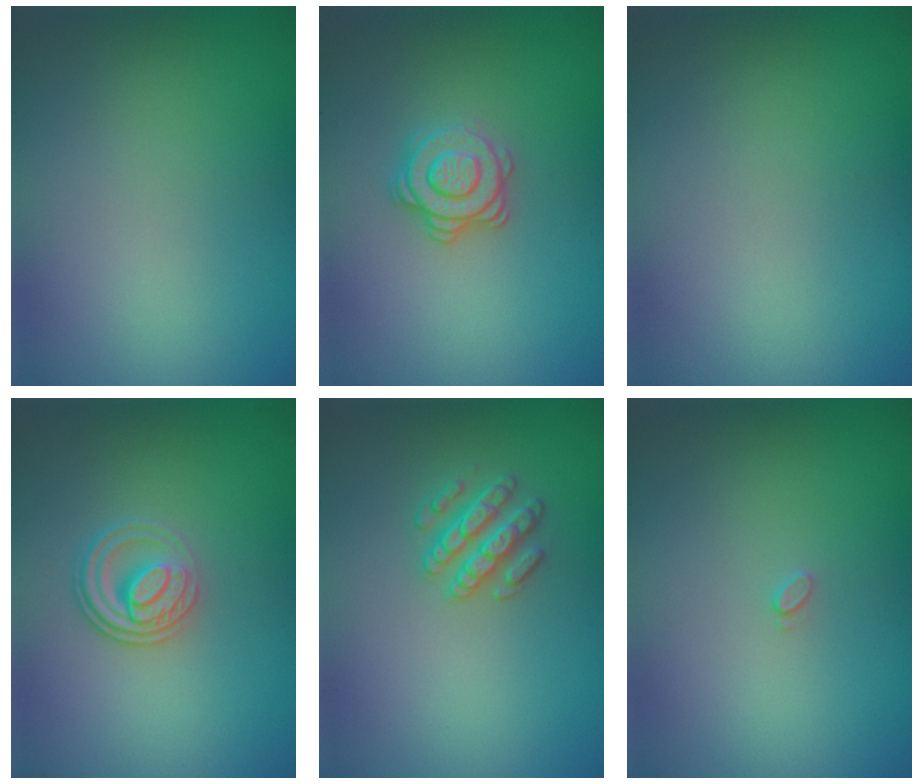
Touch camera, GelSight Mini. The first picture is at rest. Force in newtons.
{"total": 2.9, "press": 2.7, "slide": 1.1}
{"total": 0.0}
{"total": 2.8, "press": 2.5, "slide": 1.3}
{"total": 2.6, "press": 2.6, "slide": 0.5}
{"total": 0.6, "press": 0.6, "slide": 0.1}